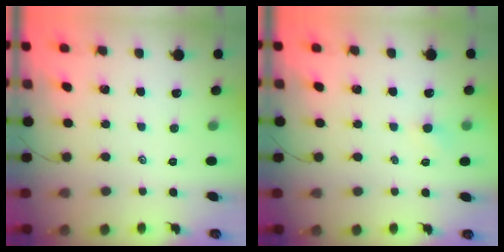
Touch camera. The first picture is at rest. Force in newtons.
{"total": 2.7, "press": 2.6, "slide": 0.9}